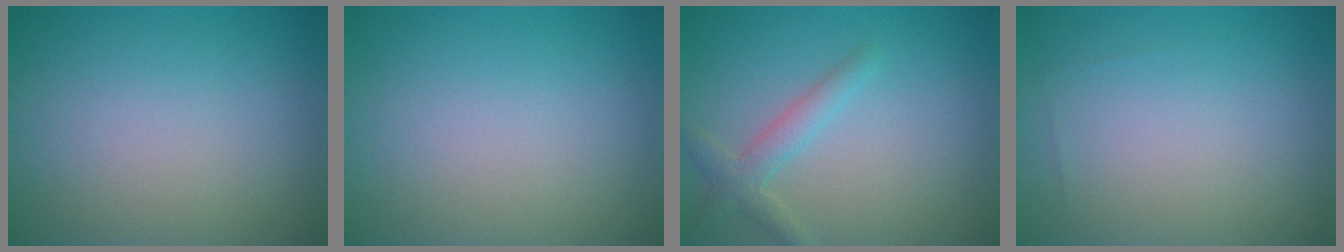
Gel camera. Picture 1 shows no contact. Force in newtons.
{"total": 0.0}
{"total": 2.3, "press": 2.3, "slide": 0.0}
{"total": 0.0}